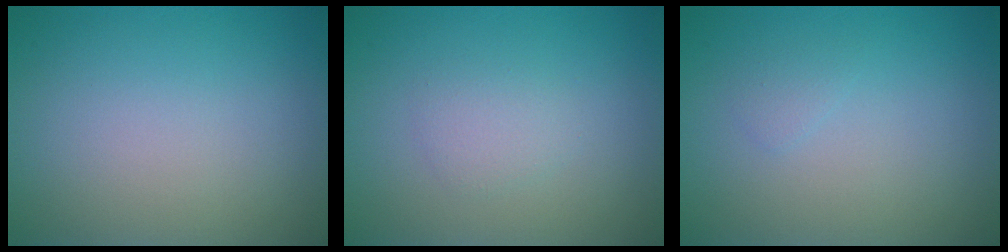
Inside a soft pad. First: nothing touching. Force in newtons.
{"total": 1.5, "press": 1.5, "slide": 0.0}
{"total": 0.7, "press": 0.7, "slide": 0.1}